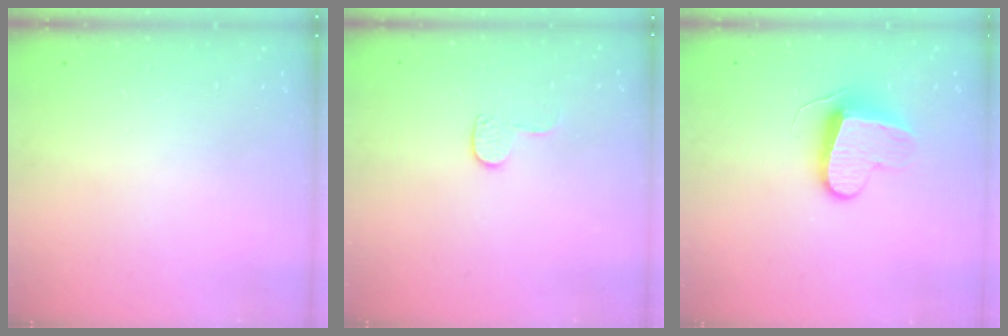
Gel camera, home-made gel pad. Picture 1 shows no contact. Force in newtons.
{"total": 6.9, "press": 6.9, "slide": 0.5}
{"total": 9.3, "press": 9.3, "slide": 0.1}